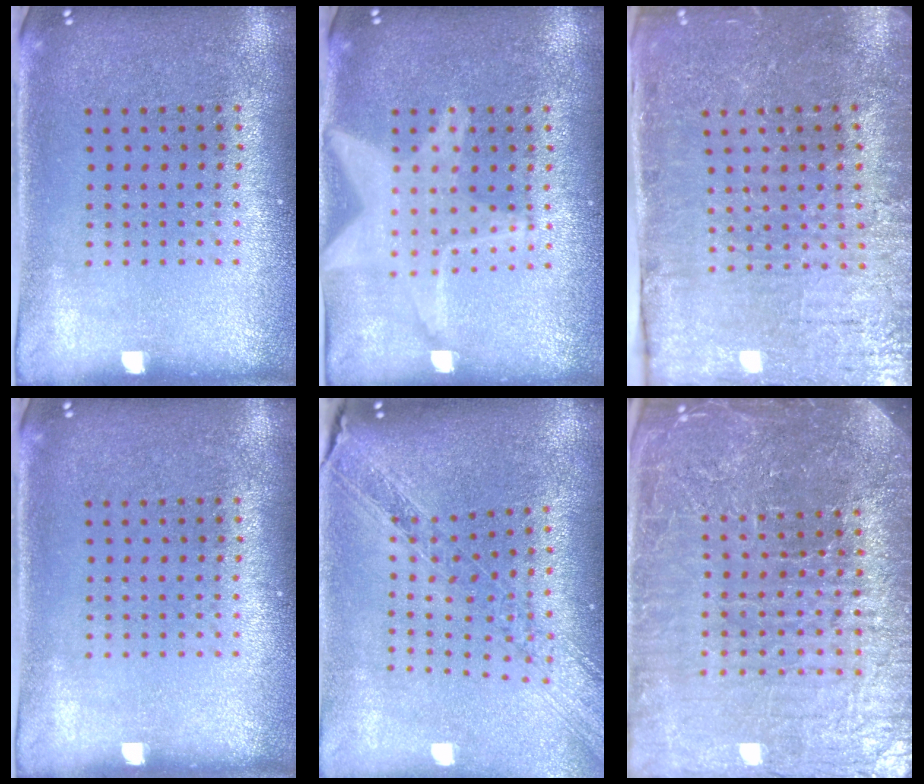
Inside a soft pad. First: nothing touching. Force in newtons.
{"total": 3.1, "press": 3.1, "slide": 0.4}
{"total": 3.8, "press": 3.7, "slide": 0.6}
{"total": 0.0}
{"total": 1.4, "press": 1.3, "slide": 0.5}
{"total": 6.2, "press": 5.5, "slide": 2.8}